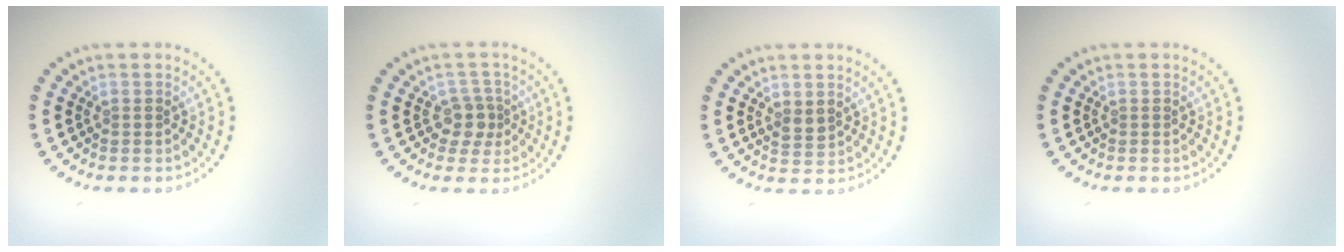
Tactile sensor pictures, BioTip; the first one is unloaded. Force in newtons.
{"total": 2.4, "press": 1.9, "slide": 1.4}
{"total": 1.2, "press": 1.1, "slide": 0.4}
{"total": 0.0}